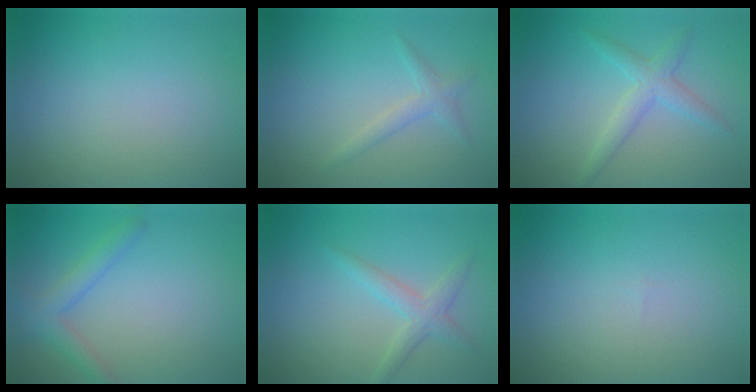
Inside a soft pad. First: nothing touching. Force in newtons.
{"total": 1.5, "press": 1.5, "slide": 0.1}
{"total": 2.5, "press": 2.5, "slide": 0.1}
{"total": 2.5, "press": 2.5, "slide": 0.3}
{"total": 2.3, "press": 2.2, "slide": 0.1}
{"total": 0.0}